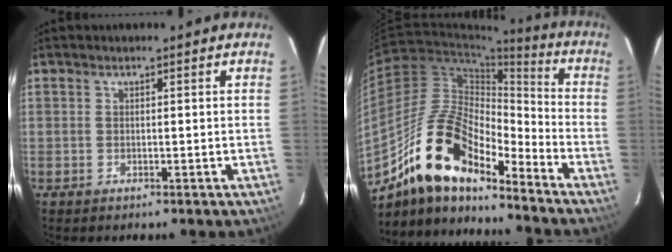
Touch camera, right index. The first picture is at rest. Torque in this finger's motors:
{"motor_torque": [1.00, -1.00, 1.05, 0.21]}